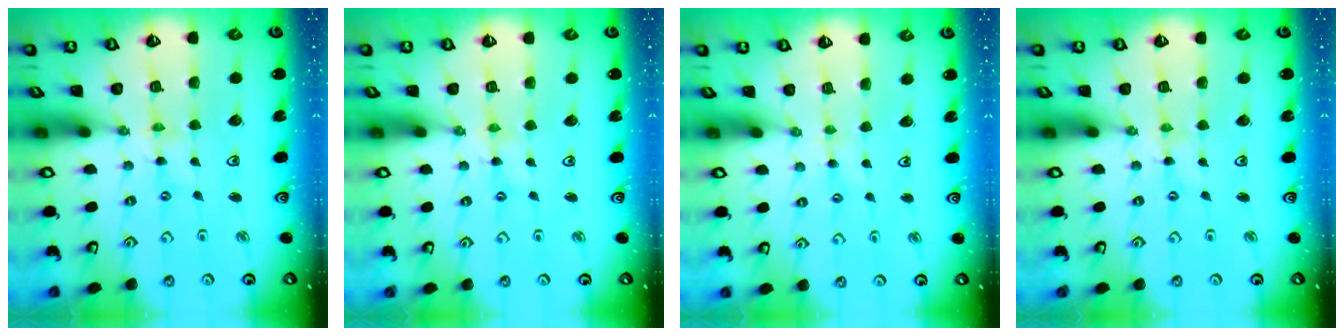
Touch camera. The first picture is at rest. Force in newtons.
{"total": 1.8, "press": 1.8, "slide": 0.3}
{"total": 2.6, "press": 2.6, "slide": 0.4}
{"total": 0.0}